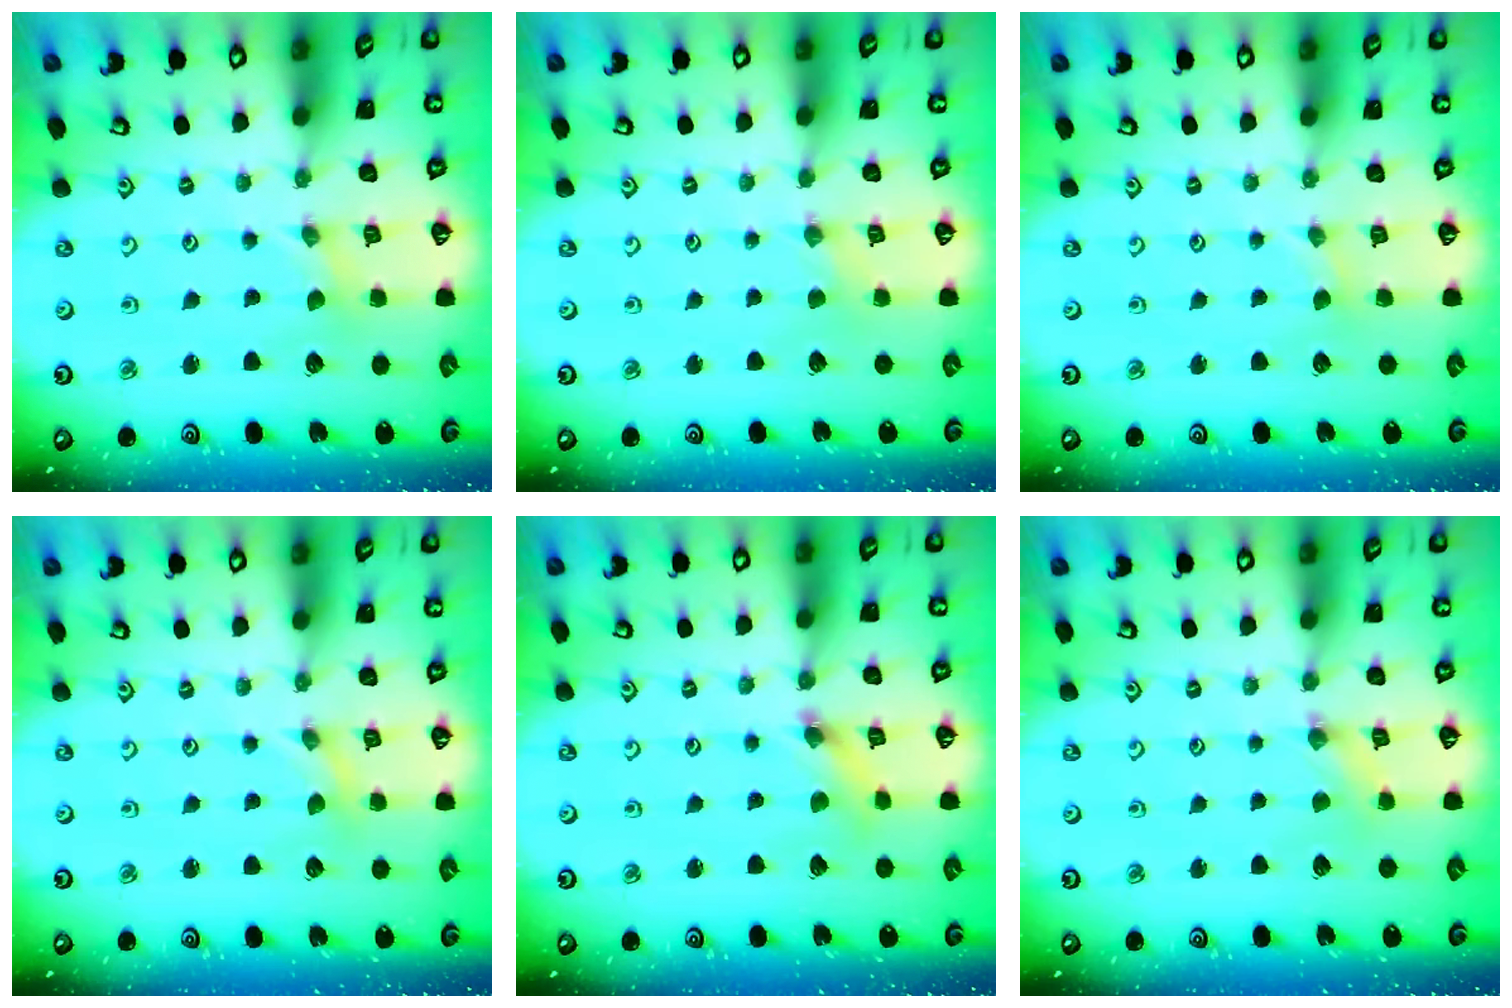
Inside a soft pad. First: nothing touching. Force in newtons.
{"total": 1.8, "press": 1.8, "slide": 0.3}
{"total": 0.6, "press": 0.5, "slide": 0.1}
{"total": 0.0}
{"total": 3.7, "press": 3.6, "slide": 0.5}
{"total": 0.8, "press": 0.7, "slide": 0.2}